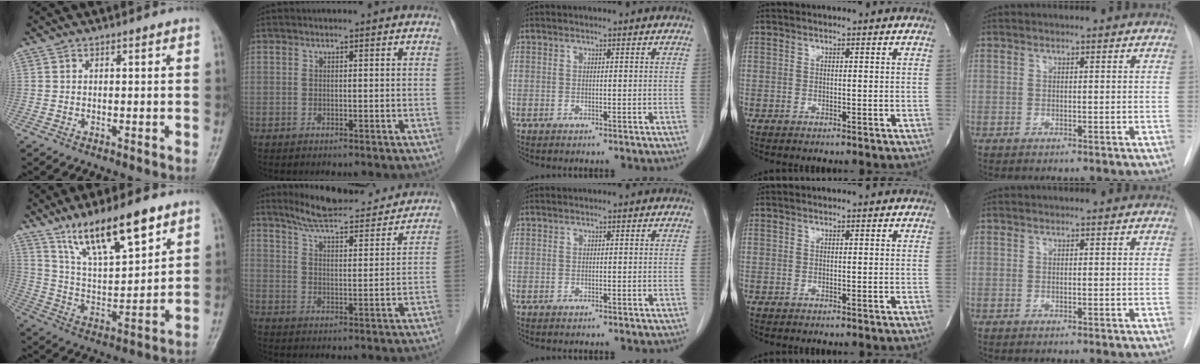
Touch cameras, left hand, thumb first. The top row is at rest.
{"thumb": {"total": 16.2, "force": [10.5, 4.8, 11.2], "torque": [-0.172, -0.047, 0.200]}, "index": {"total": 17.6, "force": [16.2, 2.7, 6.4], "torque": [-0.094, 0.004, 0.222]}}